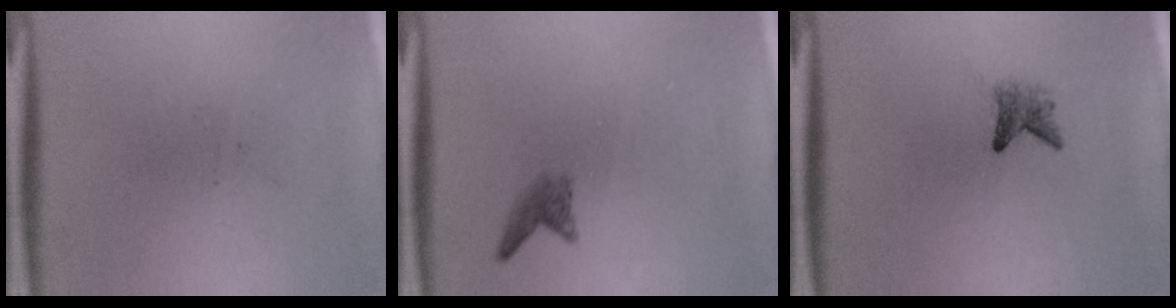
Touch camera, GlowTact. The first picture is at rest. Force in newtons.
{"total": 1.5}
{"total": 2.0}